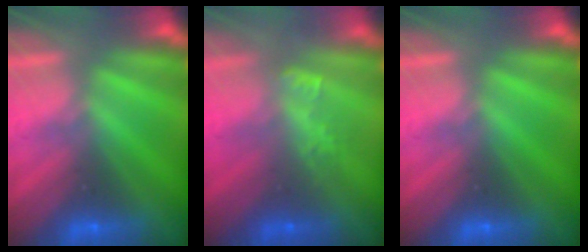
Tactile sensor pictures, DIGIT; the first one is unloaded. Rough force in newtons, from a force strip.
{"total": 2.2}
{"total": 0.0}